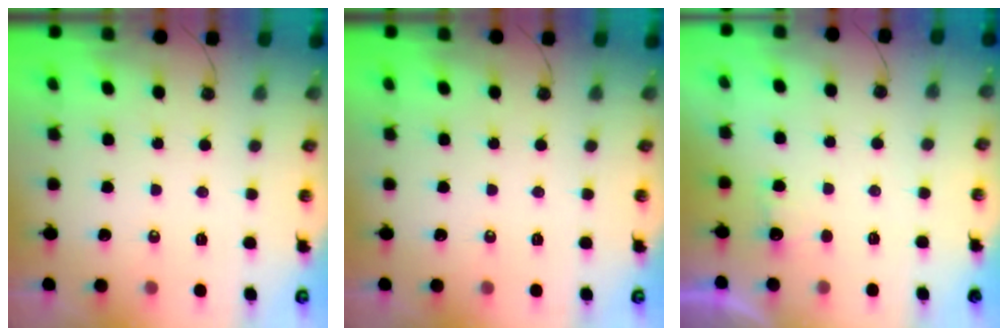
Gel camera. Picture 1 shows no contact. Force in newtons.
{"total": 0.0}
{"total": 2.1, "press": 1.9, "slide": 0.9}